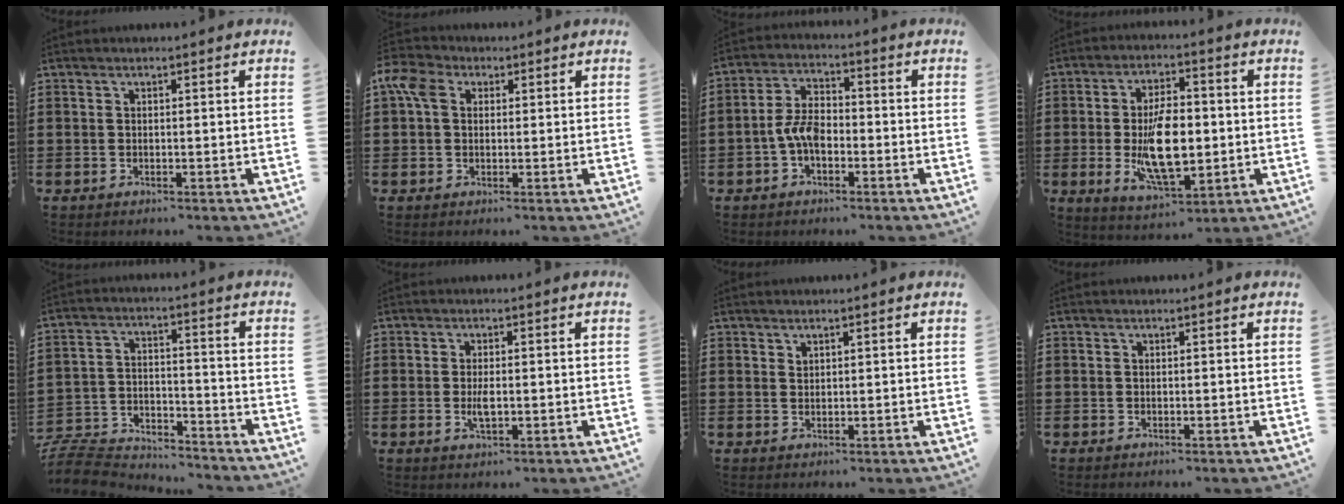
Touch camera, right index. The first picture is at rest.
{"total": 5.7, "force": [2.2, 4.2, 3.1], "torque": [-0.083, 0.015, 0.040]}
{"total": 5.6, "force": [-1.9, 2.9, 4.4], "torque": [-0.111, -0.004, -0.043]}
{"total": 11.5, "force": [-1.1, 5.2, 10.2], "torque": [-0.193, -0.013, -0.020]}
{"total": 8.3, "force": [-8.0, 1.7, 1.3], "torque": [-0.044, 0.014, -0.162]}
{"total": 3.8, "force": [-0.4, 1.3, 3.6], "torque": [-0.074, -0.005, -0.008]}
{"total": 0.9, "force": [0.8, 0.4, 0.1], "torque": [-0.003, 0.002, 0.016]}
{"total": 0.0}